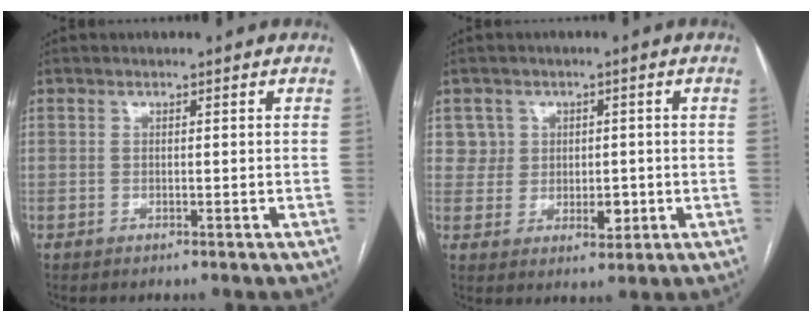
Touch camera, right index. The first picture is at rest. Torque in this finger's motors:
{"motor_torque": [-0.22, 0.24, 0.01, 0.01]}